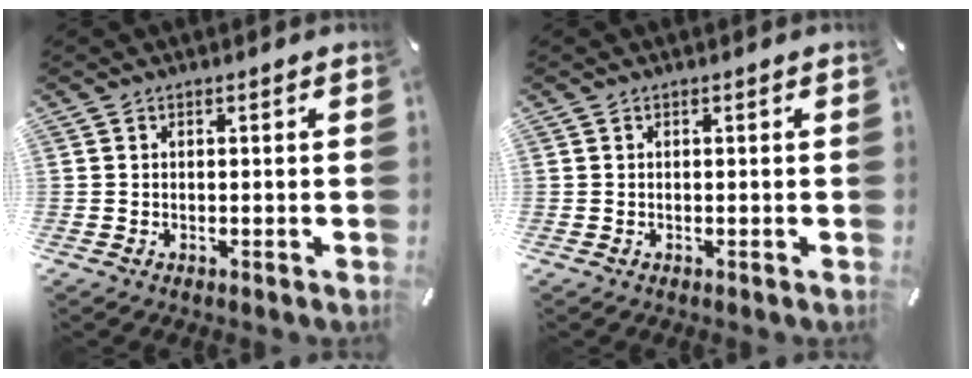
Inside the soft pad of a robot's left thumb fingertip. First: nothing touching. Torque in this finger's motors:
{"motor_torque": [-0.07, 0.10, -0.05, -0.04, 0.00]}